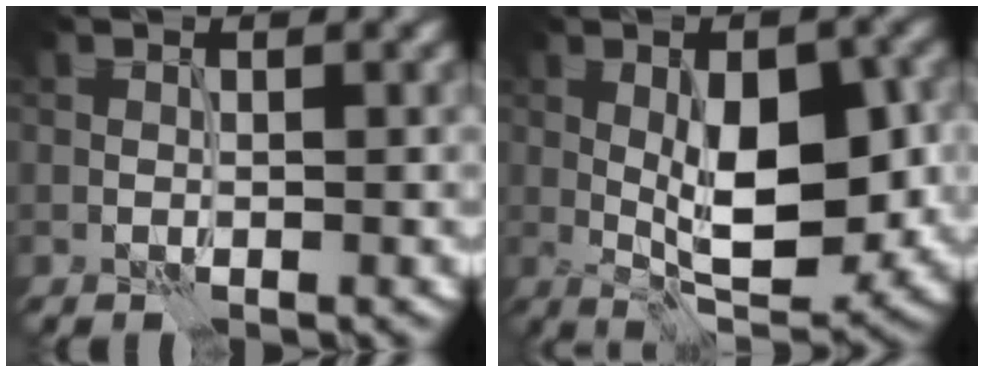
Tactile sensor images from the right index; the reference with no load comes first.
{"total": 9.4, "force": [-0.3, 3.9, 8.5], "torque": [-0.129, 0.000, -0.002]}